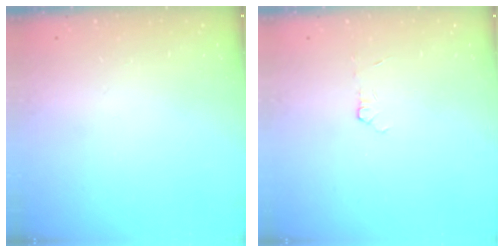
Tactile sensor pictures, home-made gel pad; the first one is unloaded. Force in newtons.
{"total": 3.0, "press": 3.0, "slide": 0.2}